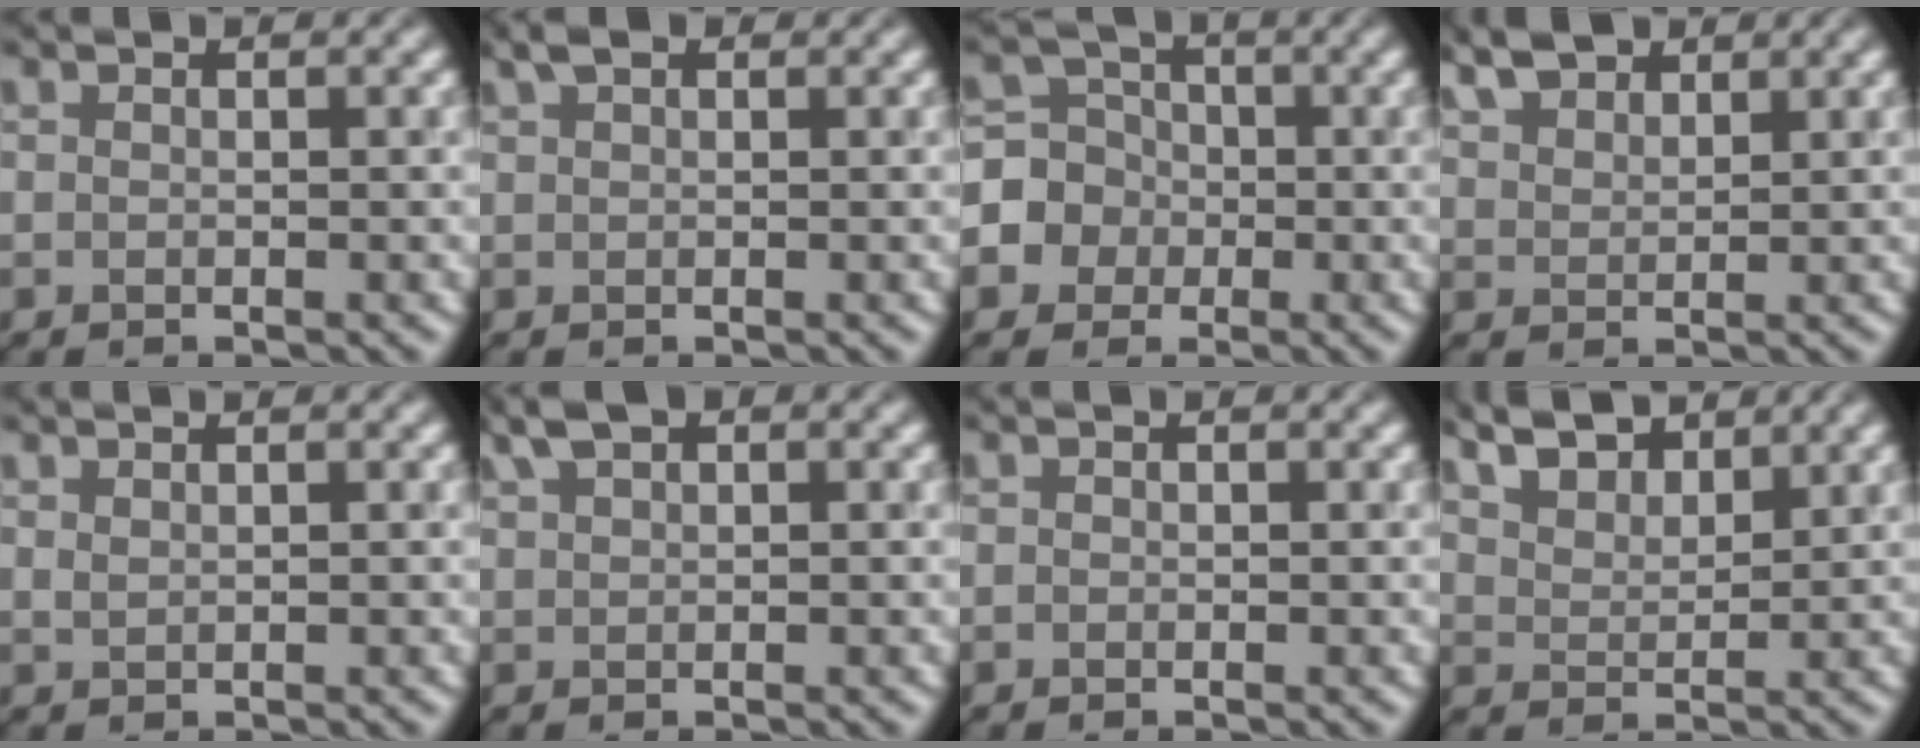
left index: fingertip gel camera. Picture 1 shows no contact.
{"total": 1.3, "force": [1.0, 0.5, 0.6], "torque": [-0.004, 0.011, 0.017]}
{"total": 5.0, "force": [-1.0, 4.9, 0.5], "torque": [0.004, 0.025, -0.037]}
{"total": 3.5, "force": [2.9, 1.4, 1.3], "torque": [-0.027, 0.017, 0.061]}
{"total": 0.6, "force": [0.5, 0.1, -0.1], "torque": [0.003, 0.008, 0.015]}
{"total": 2.1, "force": [1.5, 0.9, 1.1], "torque": [-0.015, 0.013, 0.032]}
{"total": 0.0}
{"total": 5.5, "force": [4.8, 1.8, 1.9], "torque": [-0.042, 0.014, 0.075]}